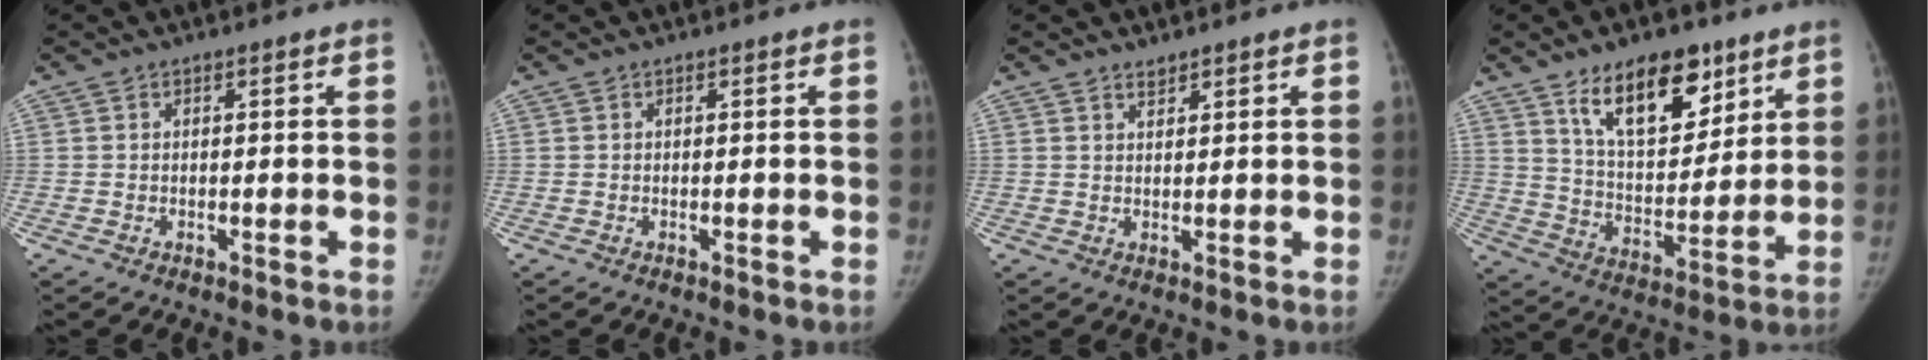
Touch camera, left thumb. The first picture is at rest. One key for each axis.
{"total": 0.0}
{"total": 1.4, "fx": 1.3, "fy": 0.5, "fz": 0.3, "tx": 0.004, "ty": -0.011, "tz": 0.023}
{"total": 16.5, "fx": 10.1, "fy": 8.2, "fz": 10.2, "tx": -0.111, "ty": -0.060, "tz": 0.176}